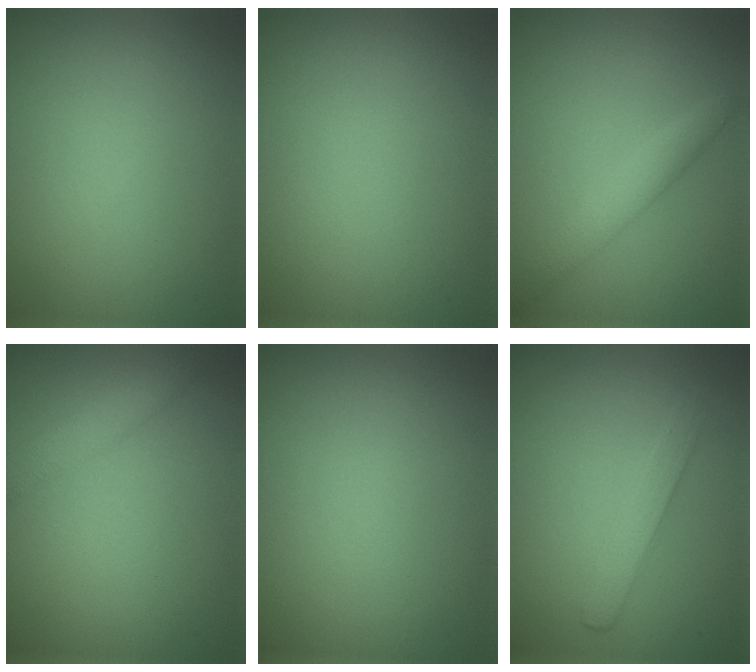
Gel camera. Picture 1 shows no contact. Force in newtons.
{"total": 0.0}
{"total": 2.6, "press": 2.6, "slide": 0.0}
{"total": 2.5, "press": 2.5, "slide": 0.1}
{"total": 0.0}
{"total": 1.9, "press": 1.9, "slide": 0.1}